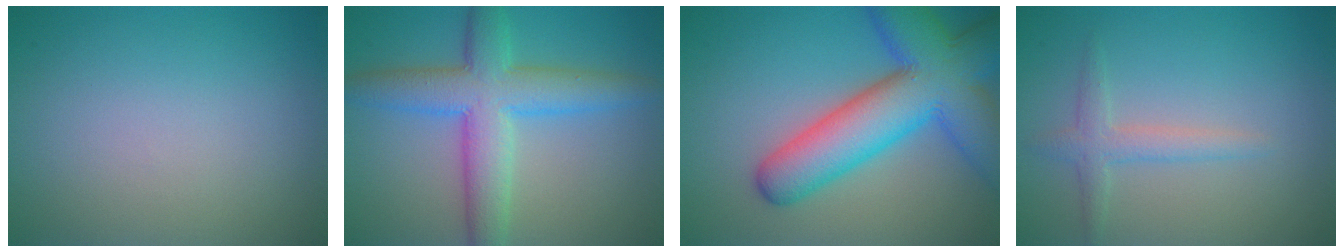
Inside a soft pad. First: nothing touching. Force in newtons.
{"total": 7.1, "press": 7.1, "slide": 0.2}
{"total": 11.3, "press": 11.3, "slide": 0.6}
{"total": 1.9, "press": 1.9, "slide": 0.0}